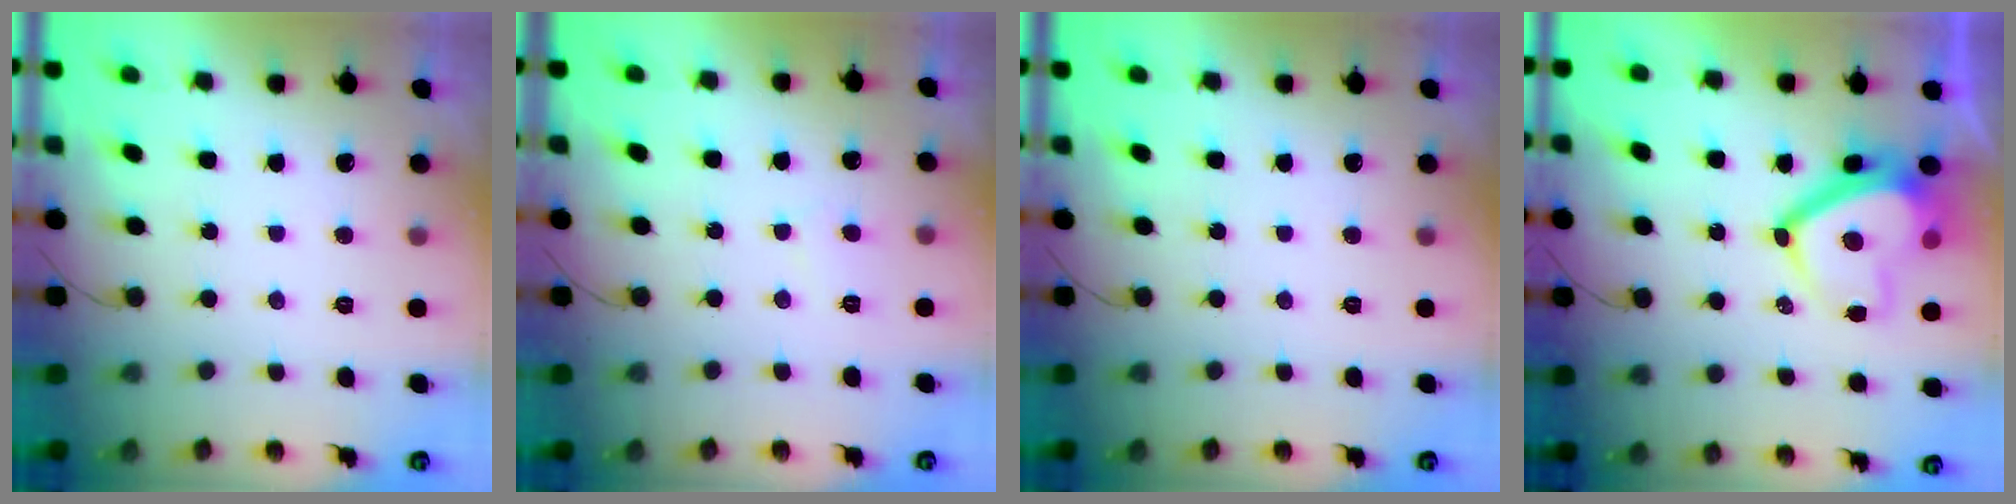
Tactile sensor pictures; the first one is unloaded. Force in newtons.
{"total": 2.8, "press": 2.8, "slide": 0.3}
{"total": 0.0}
{"total": 10.4, "press": 10.2, "slide": 2.1}